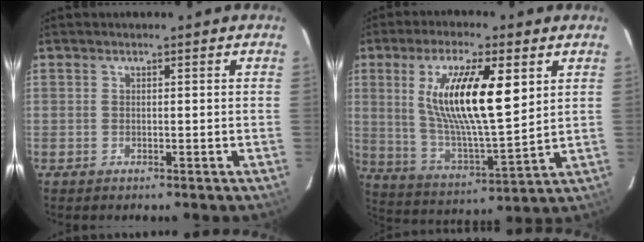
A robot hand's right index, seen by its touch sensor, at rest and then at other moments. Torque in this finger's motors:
{"motor_torque": [1.30, 0.84, 1.06, 0.21]}